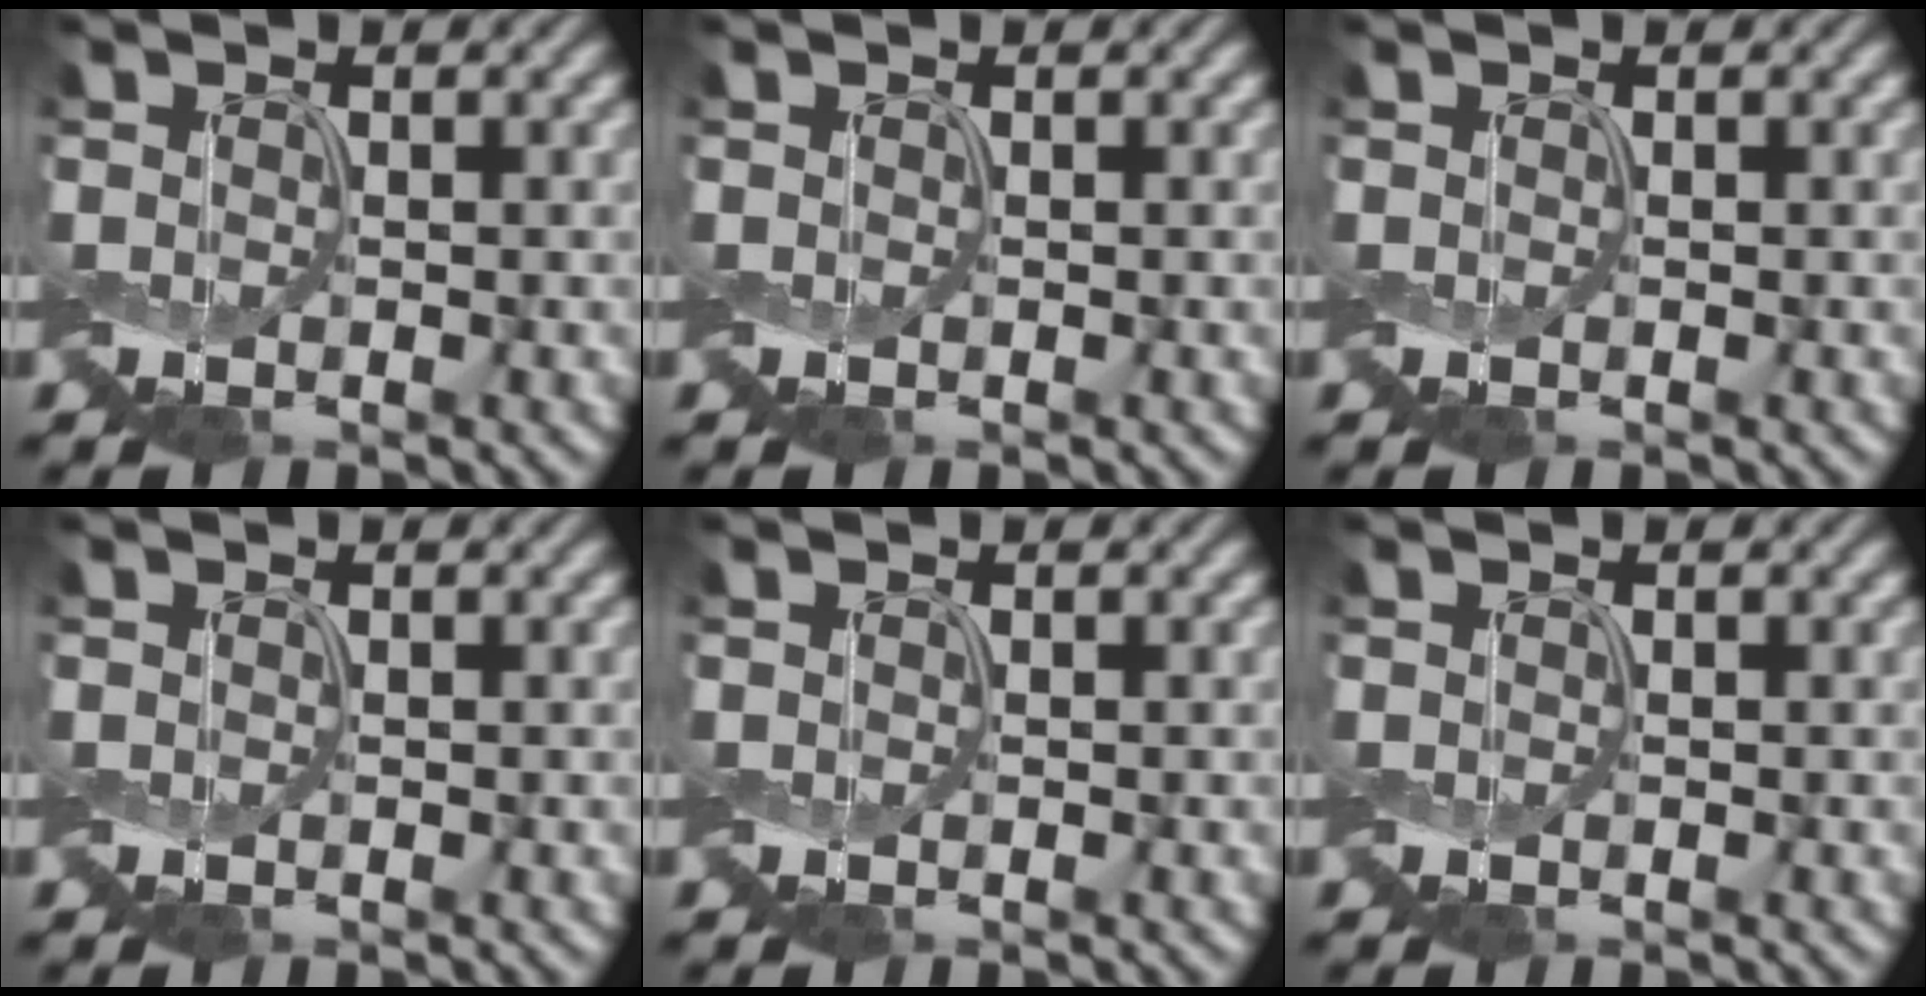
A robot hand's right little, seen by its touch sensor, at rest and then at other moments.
{"total": 0.0}
{"total": 0.0}
{"total": 0.0}
{"total": 0.0}
{"total": 0.0}